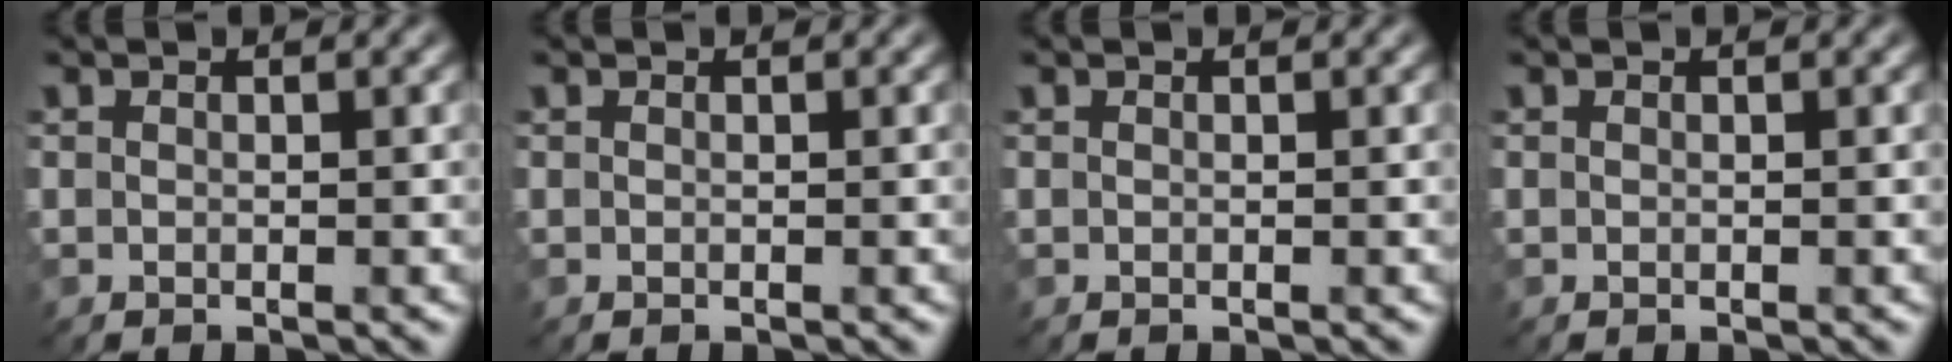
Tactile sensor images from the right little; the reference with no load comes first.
{"total": 0.0}
{"total": 0.0}
{"total": 0.0}